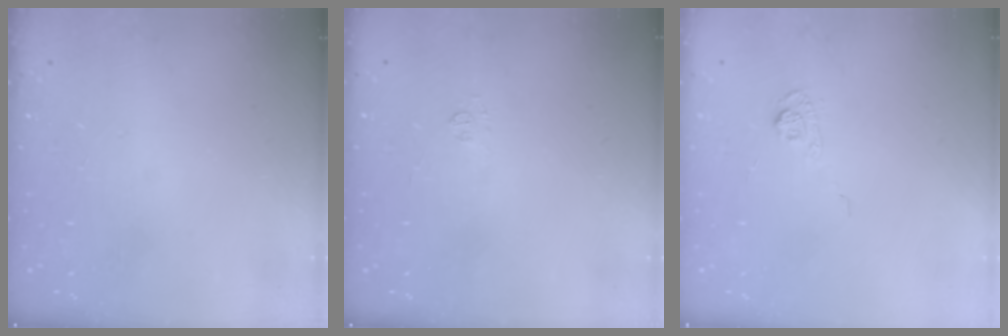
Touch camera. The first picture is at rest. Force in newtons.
{"total": 3.5, "press": 3.5, "slide": 0.5}
{"total": 5.8, "press": 5.7, "slide": 1.4}